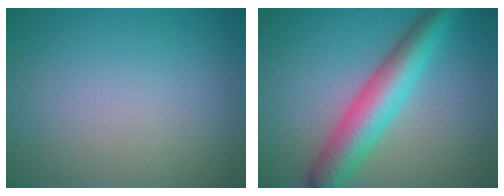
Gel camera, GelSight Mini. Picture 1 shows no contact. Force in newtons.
{"total": 6.7, "press": 6.7, "slide": 0.2}